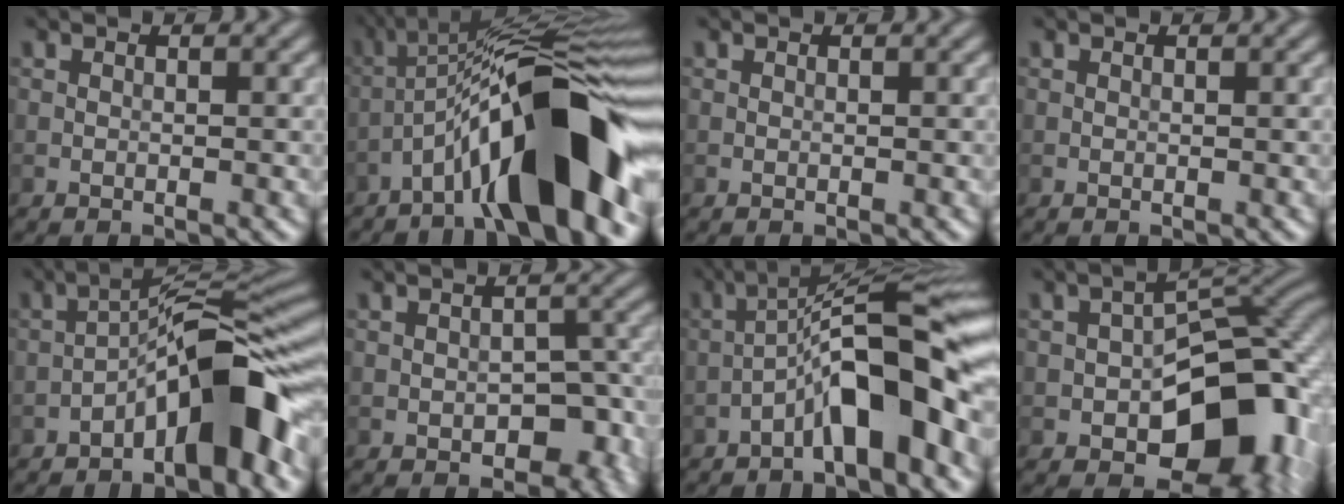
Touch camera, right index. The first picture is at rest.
{"total": 13.3, "force": [-6.1, 3.0, 11.5], "torque": [-0.183, 0.018, -0.099]}
{"total": 0.0}
{"total": 0.0}
{"total": 8.7, "force": [-4.2, 2.2, 7.3], "torque": [-0.104, 0.029, -0.077]}
{"total": 5.8, "force": [-1.9, 3.6, 4.1], "torque": [-0.039, -0.009, -0.019]}
{"total": 9.8, "force": [-3.7, 2.3, 8.8], "torque": [-0.137, 0.026, -0.070]}
{"total": 13.2, "force": [-4.5, 8.0, 9.5], "torque": [-0.109, -0.007, -0.069]}